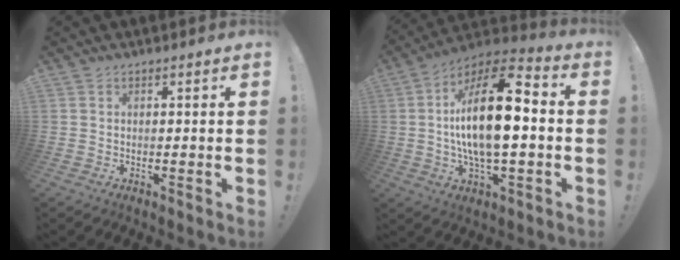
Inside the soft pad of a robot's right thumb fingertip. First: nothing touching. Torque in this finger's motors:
{"motor_torque": [2.07, 2.94, 1.07, 0.62, 0.22]}